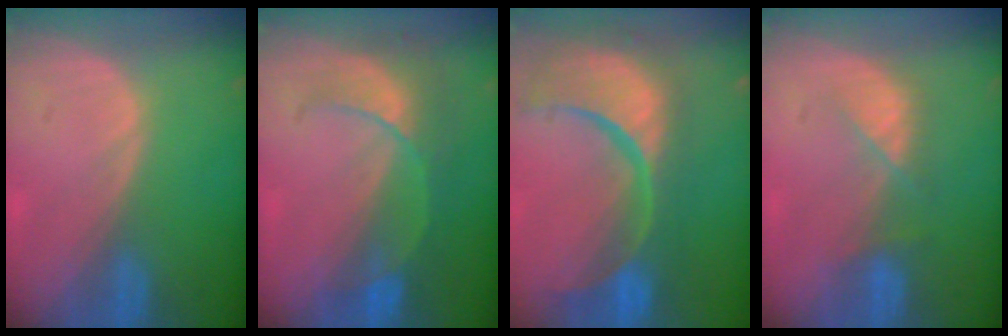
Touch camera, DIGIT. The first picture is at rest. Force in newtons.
{"total": 7.8, "press": 6.9, "slide": 3.7}
{"total": 15.0, "press": 11.9, "slide": 9.2}
{"total": 3.7, "press": 3.7, "slide": 0.6}